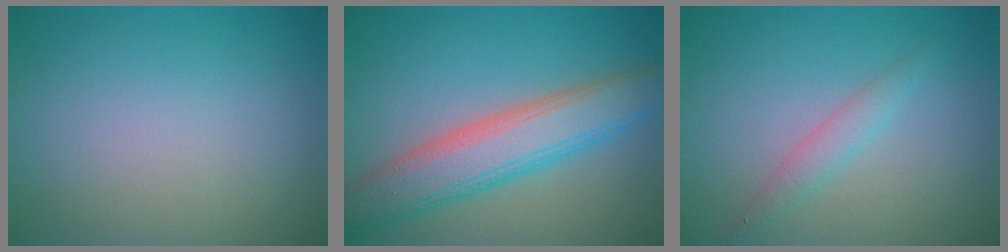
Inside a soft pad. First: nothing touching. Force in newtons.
{"total": 7.0, "press": 7.0, "slide": 0.3}
{"total": 1.7, "press": 1.7, "slide": 0.1}